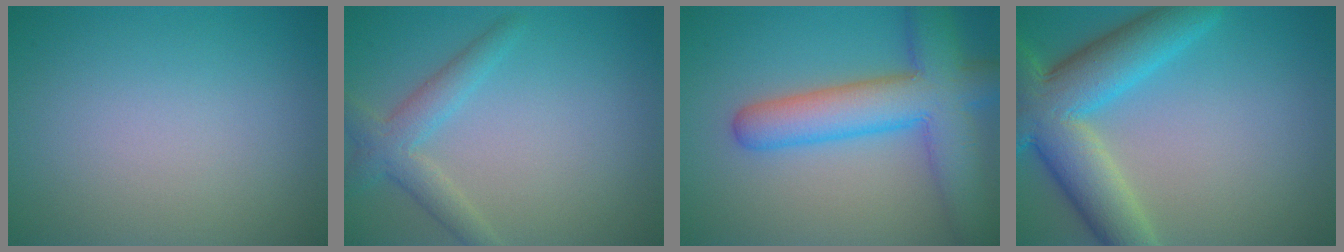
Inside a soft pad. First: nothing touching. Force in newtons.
{"total": 3.1, "press": 3.1, "slide": 0.1}
{"total": 8.6, "press": 8.6, "slide": 0.5}
{"total": 9.4, "press": 9.4, "slide": 0.5}